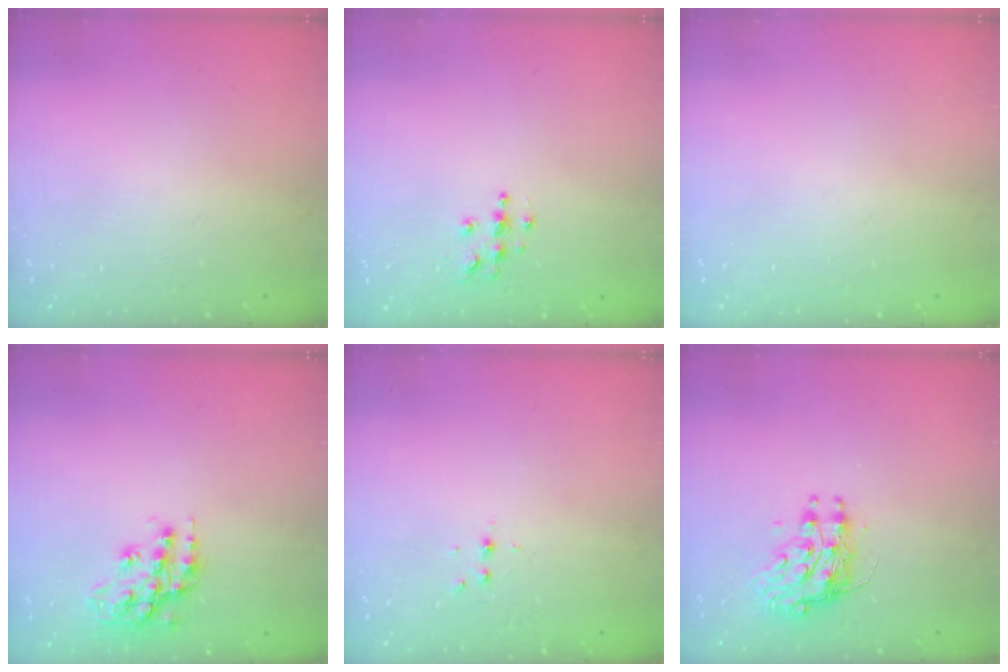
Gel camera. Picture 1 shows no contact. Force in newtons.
{"total": 3.8, "press": 3.8, "slide": 0.3}
{"total": 0.0}
{"total": 15.0, "press": 15.0, "slide": 1.2}
{"total": 4.0, "press": 3.6, "slide": 1.8}
{"total": 9.2, "press": 9.2, "slide": 0.9}